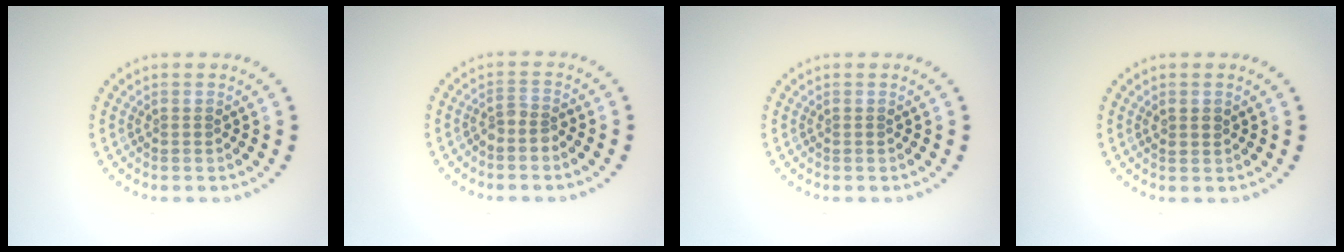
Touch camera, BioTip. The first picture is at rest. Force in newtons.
{"total": 1.5, "press": 1.1, "slide": 1.0}
{"total": 0.0}
{"total": 1.1, "press": 1.0, "slide": 0.4}